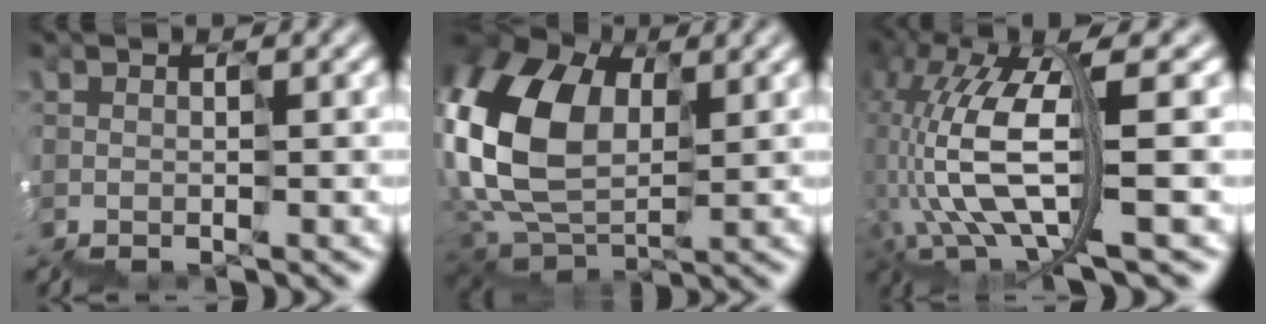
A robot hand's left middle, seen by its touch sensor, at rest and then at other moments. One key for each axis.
{"total": 9.2, "fx": 2.5, "fy": 6.8, "fz": 5.7, "tx": -0.162, "ty": 0.026, "tz": 0.039}
{"total": 7.5, "fx": -0.2, "fy": 2.9, "fz": 6.9, "tx": -0.174, "ty": 0.008, "tz": -0.008}